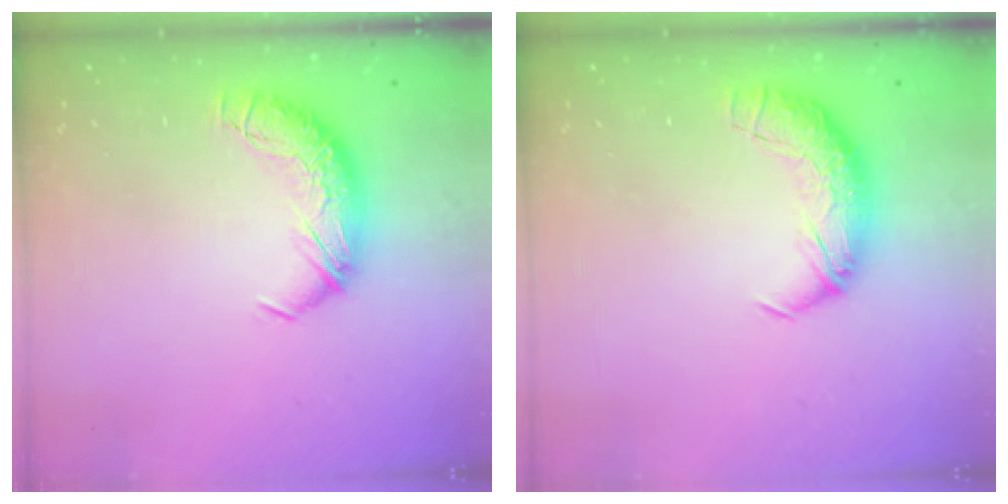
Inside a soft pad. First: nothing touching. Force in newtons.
{"total": 2.5, "press": 1.3, "slide": 2.2}